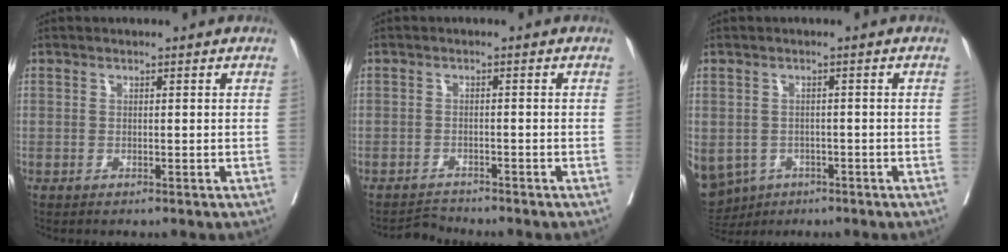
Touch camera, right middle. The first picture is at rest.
{"total": 2.1, "force": [-2.0, -0.2, -0.7], "torque": [0.012, -0.015, -0.032]}
{"total": 16.2, "force": [-7.2, 13.1, 6.2], "torque": [-0.206, -0.010, -0.092]}